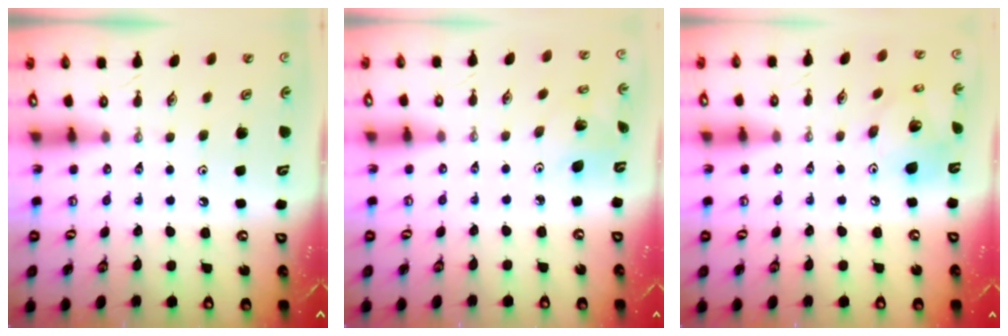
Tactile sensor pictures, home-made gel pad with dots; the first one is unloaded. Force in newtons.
{"total": 2.7, "press": 2.7, "slide": 0.1}
{"total": 15.1, "press": 14.8, "slide": 2.8}